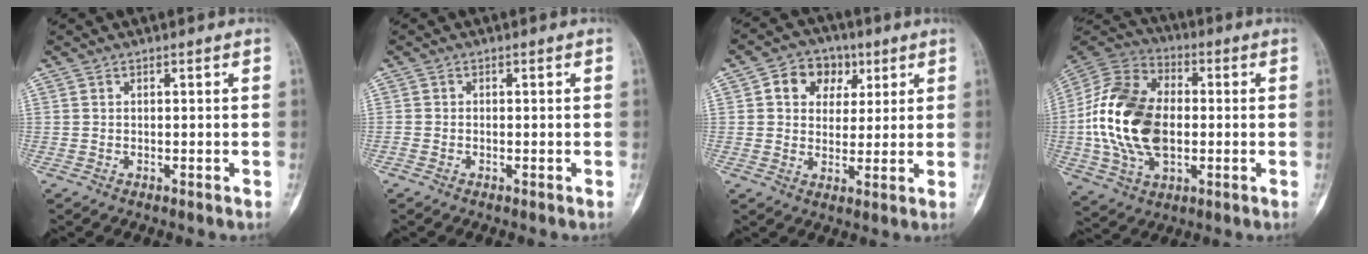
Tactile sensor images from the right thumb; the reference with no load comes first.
{"total": 0.7, "force": [-0.4, 0.5, 0.4], "torque": [-0.011, -0.001, -0.013]}
{"total": 8.8, "force": [3.2, 7.0, 4.3], "torque": [-0.025, 0.000, 0.046]}
{"total": 21.3, "force": [-1.1, 13.6, 16.3], "torque": [-0.316, 0.013, -0.018]}